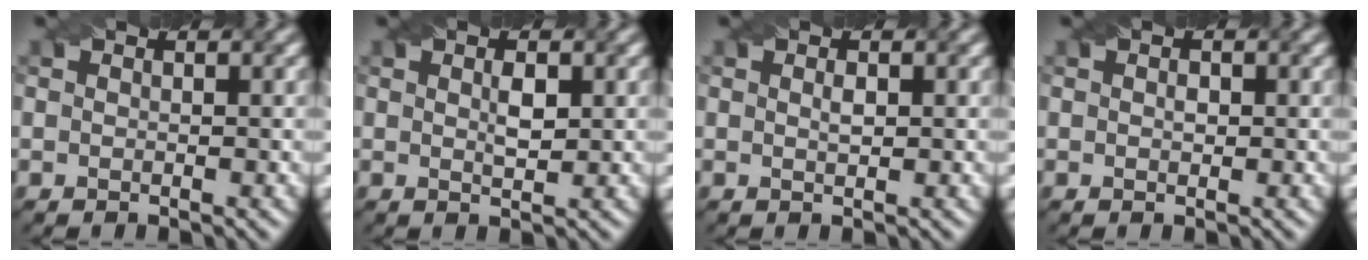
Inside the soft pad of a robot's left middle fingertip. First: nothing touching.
{"total": 1.7, "force": [0.5, 0.7, 1.5], "torque": [-0.030, 0.000, 0.011]}
{"total": 0.9, "force": [0.2, 0.3, 0.8], "torque": [-0.016, 0.002, 0.005]}
{"total": 0.8, "force": [0.0, 0.6, 0.6], "torque": [-0.008, 0.001, 0.000]}